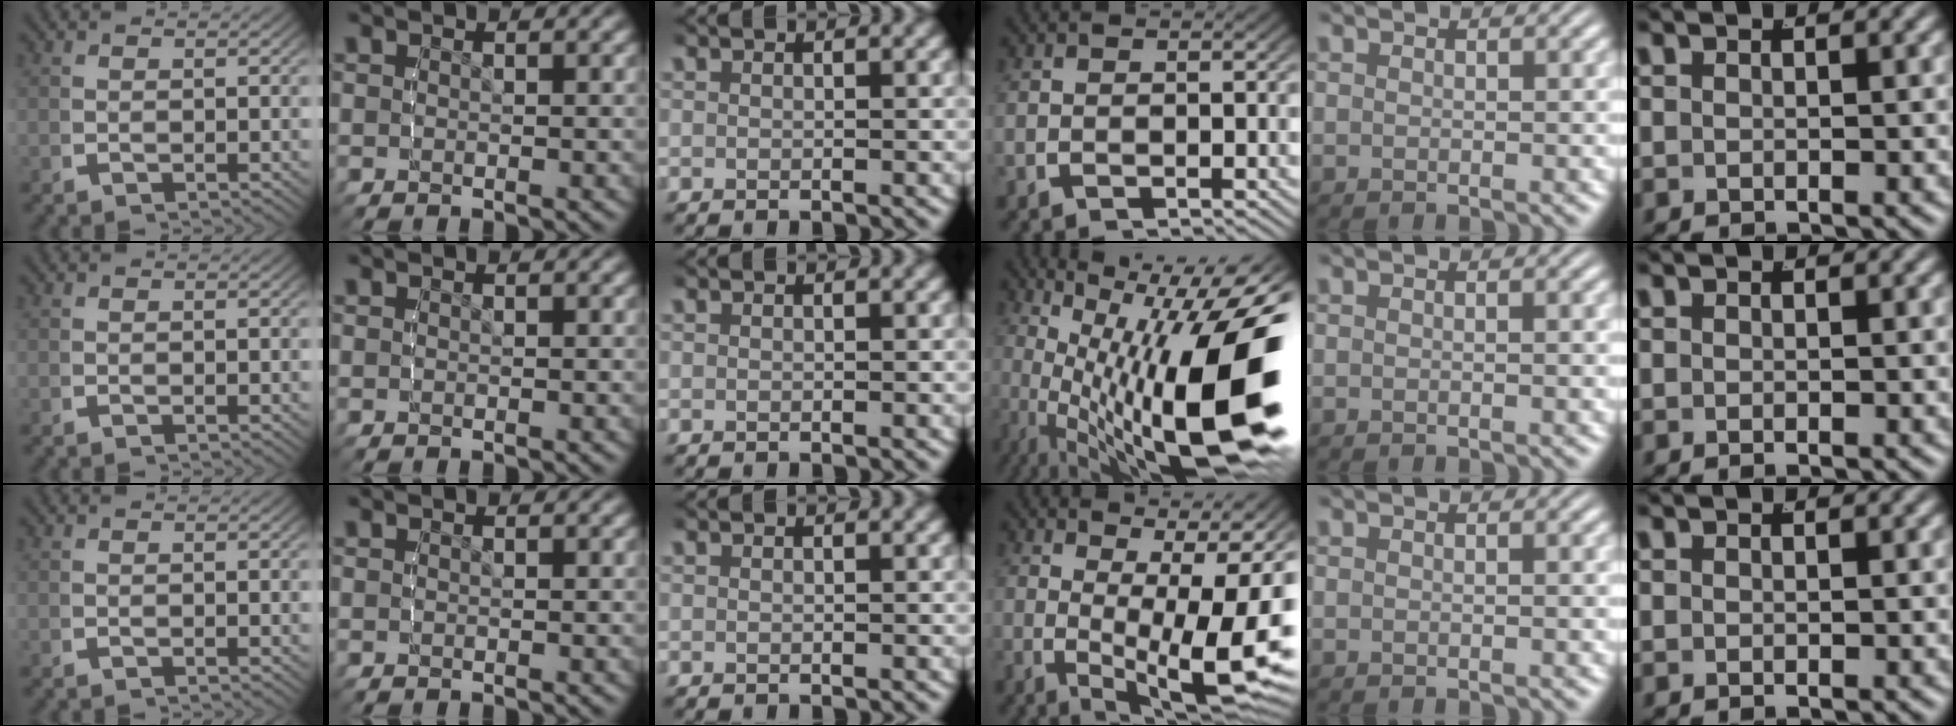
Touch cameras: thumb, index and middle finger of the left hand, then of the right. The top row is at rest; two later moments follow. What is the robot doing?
{"motion": "lift_and_place", "object": "bottle"}